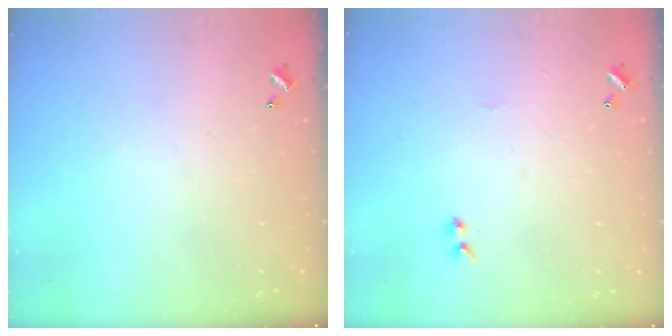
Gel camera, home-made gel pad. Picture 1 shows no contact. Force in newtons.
{"total": 1.8, "press": 1.7, "slide": 0.6}